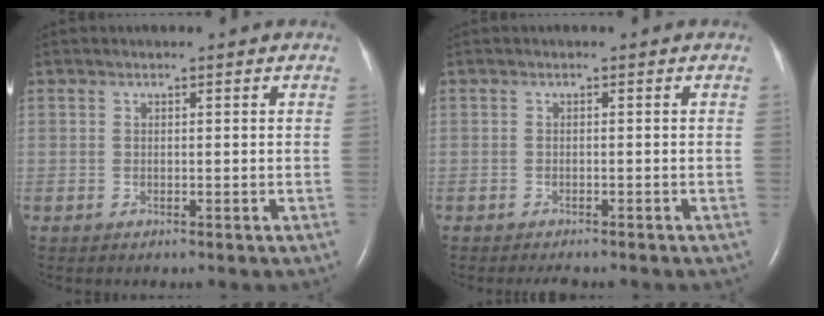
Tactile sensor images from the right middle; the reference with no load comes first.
{"total": 2.2, "force": [-1.9, 0.5, 0.9], "torque": [-0.015, -0.005, -0.021]}